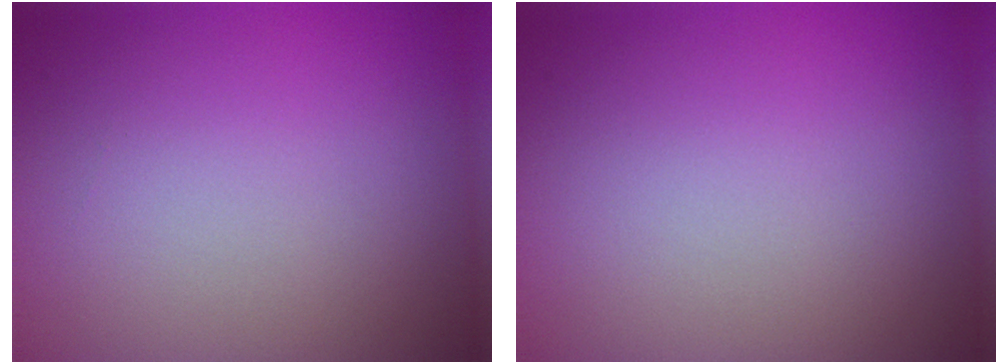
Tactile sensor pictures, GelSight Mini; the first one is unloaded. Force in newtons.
{"total": 0.0}